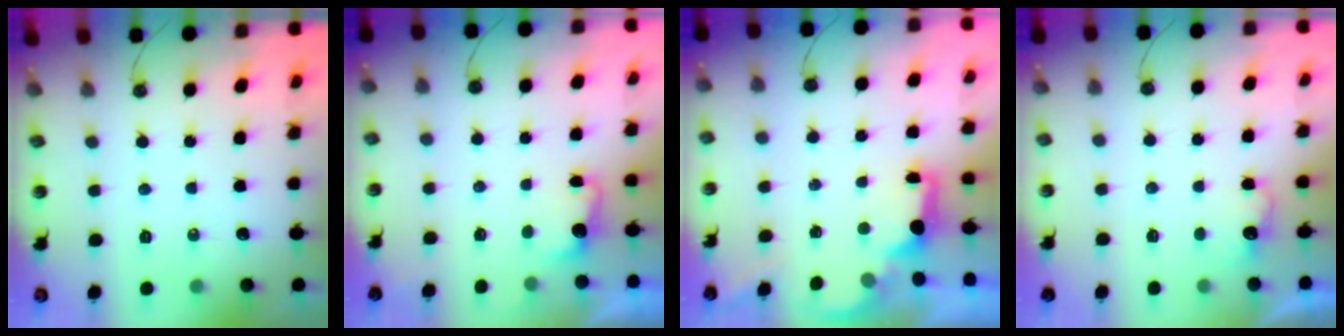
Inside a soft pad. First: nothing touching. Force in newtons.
{"total": 2.9, "press": 2.8, "slide": 0.9}
{"total": 2.0, "press": 1.9, "slide": 0.8}
{"total": 2.5, "press": 2.4, "slide": 0.7}